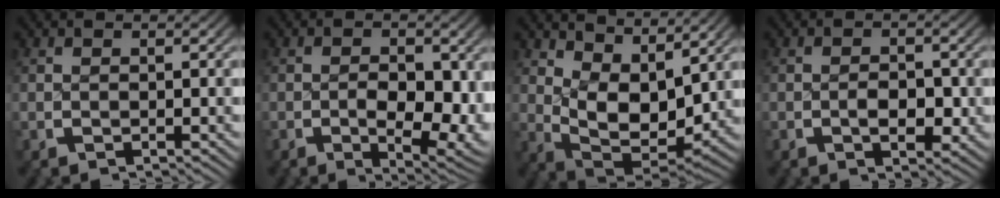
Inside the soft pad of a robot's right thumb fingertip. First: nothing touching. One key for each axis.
{"total": 6.8, "fx": -1.3, "fy": 3.5, "fz": 5.7, "tx": -0.094, "ty": -0.031, "tz": -0.010}
{"total": 8.0, "fx": 1.3, "fy": 4.9, "fz": 6.2, "tx": -0.131, "ty": -0.046, "tz": 0.038}
{"total": 2.7, "fx": -0.5, "fy": 1.7, "fz": 2.1, "tx": -0.029, "ty": -0.006, "tz": -0.007}